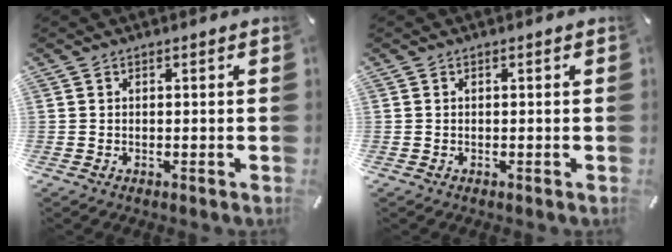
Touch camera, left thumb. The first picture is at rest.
{"total": 0.0}